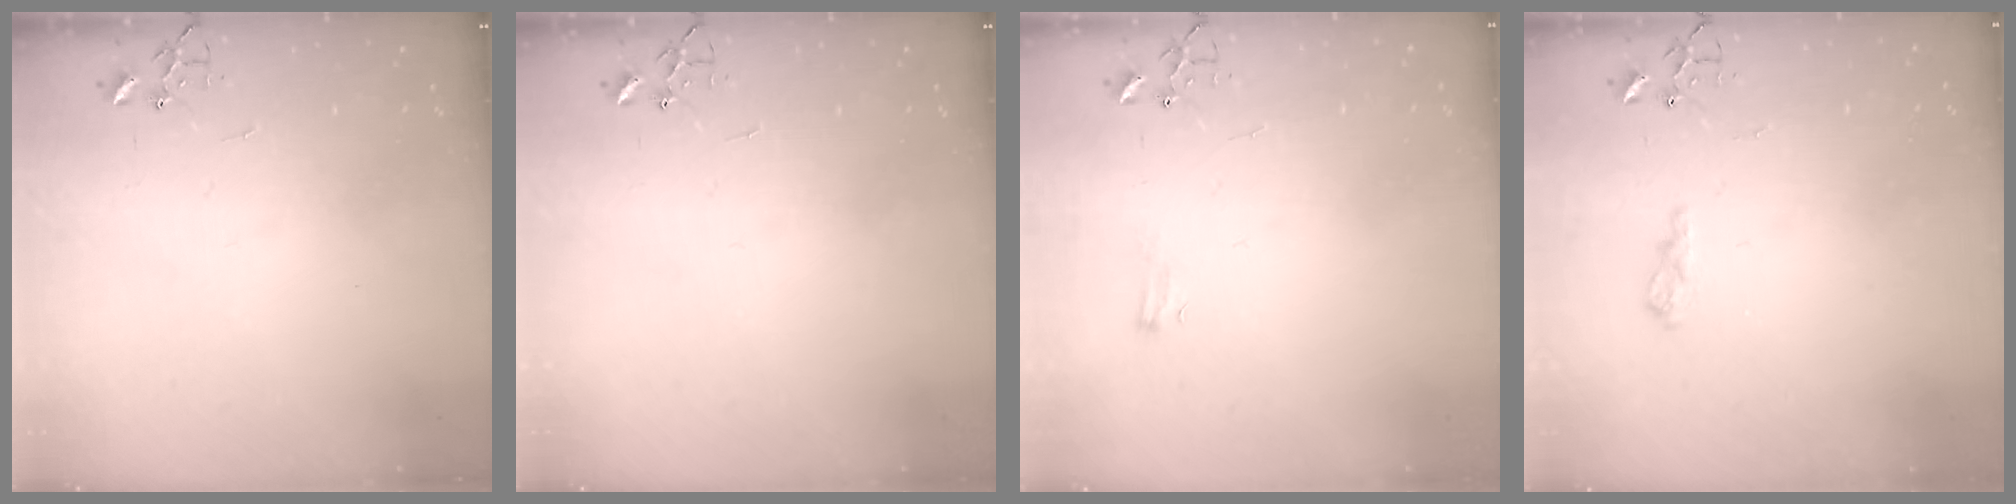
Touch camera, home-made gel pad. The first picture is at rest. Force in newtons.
{"total": 0.0}
{"total": 4.1, "press": 4.1, "slide": 0.6}
{"total": 9.8, "press": 9.7, "slide": 1.0}